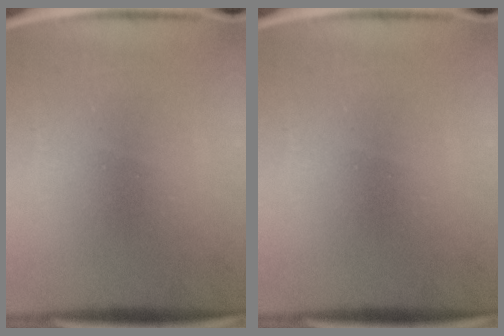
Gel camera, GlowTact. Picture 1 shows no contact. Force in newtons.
{"total": 0.0}